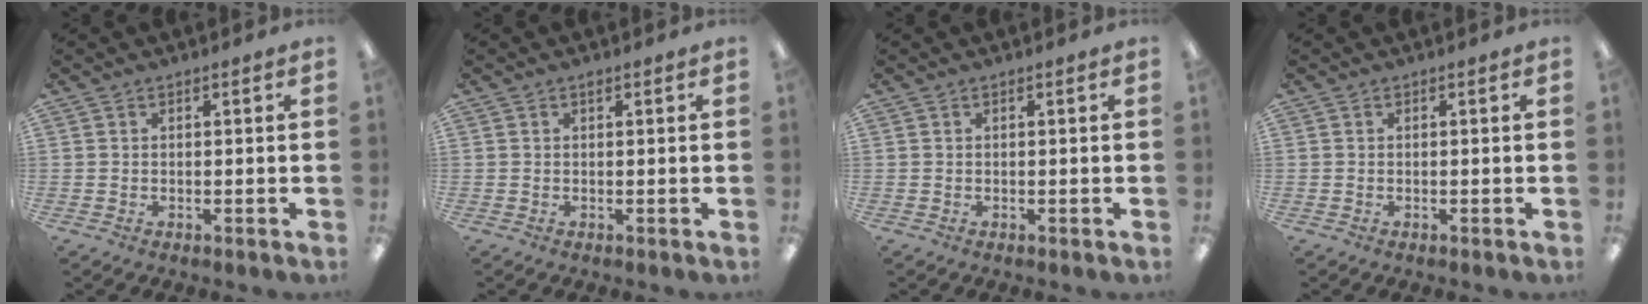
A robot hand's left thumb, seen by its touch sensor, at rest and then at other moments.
{"total": 0.6, "force": [0.5, 0.2, 0.4], "torque": [-0.009, 0.003, 0.008]}
{"total": 0.0}
{"total": 0.0}